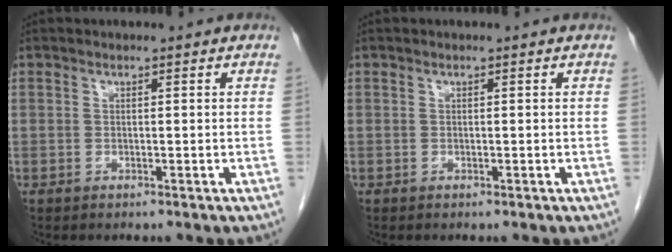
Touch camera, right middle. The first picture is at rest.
{"total": 0.0}